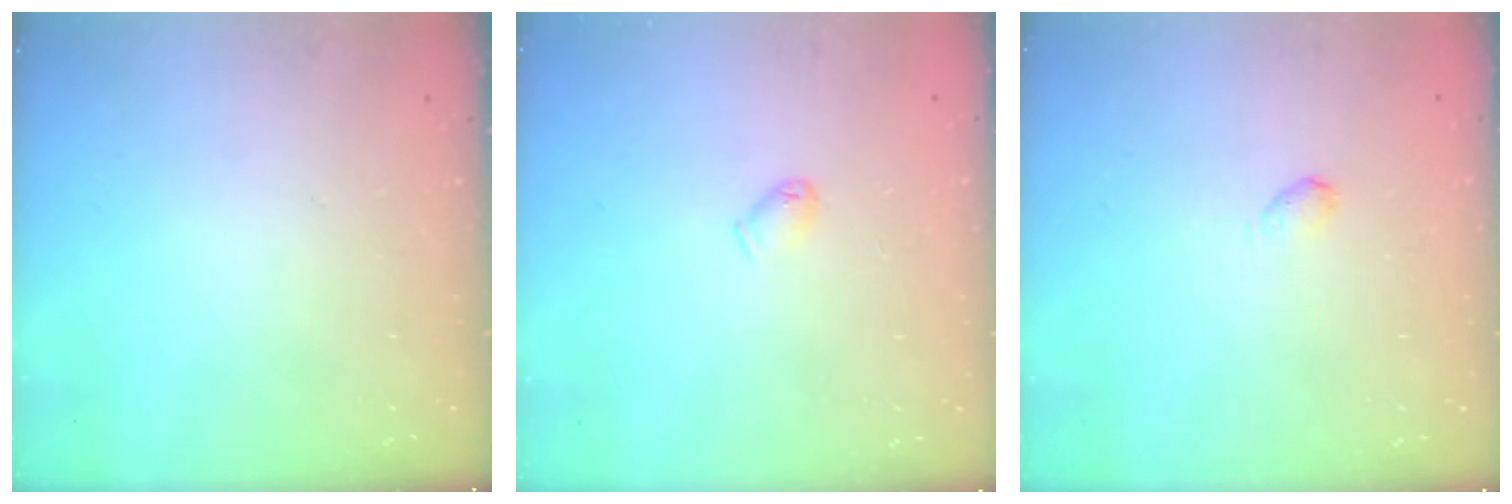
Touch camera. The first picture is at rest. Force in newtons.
{"total": 3.9, "press": 3.8, "slide": 0.6}
{"total": 2.9, "press": 2.9, "slide": 0.4}